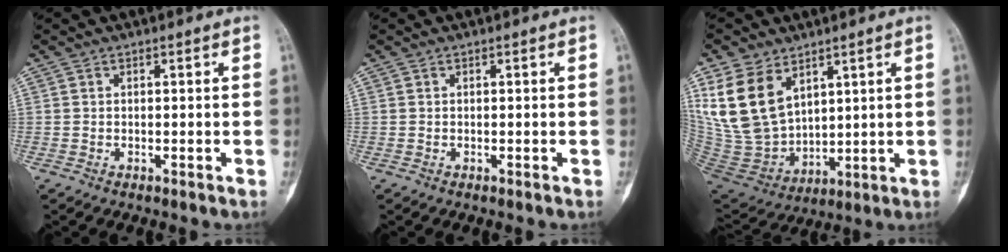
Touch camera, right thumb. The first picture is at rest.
{"total": 0.0}
{"total": 16.0, "force": [7.5, 10.3, 9.7], "torque": [-0.170, -0.038, 0.171]}